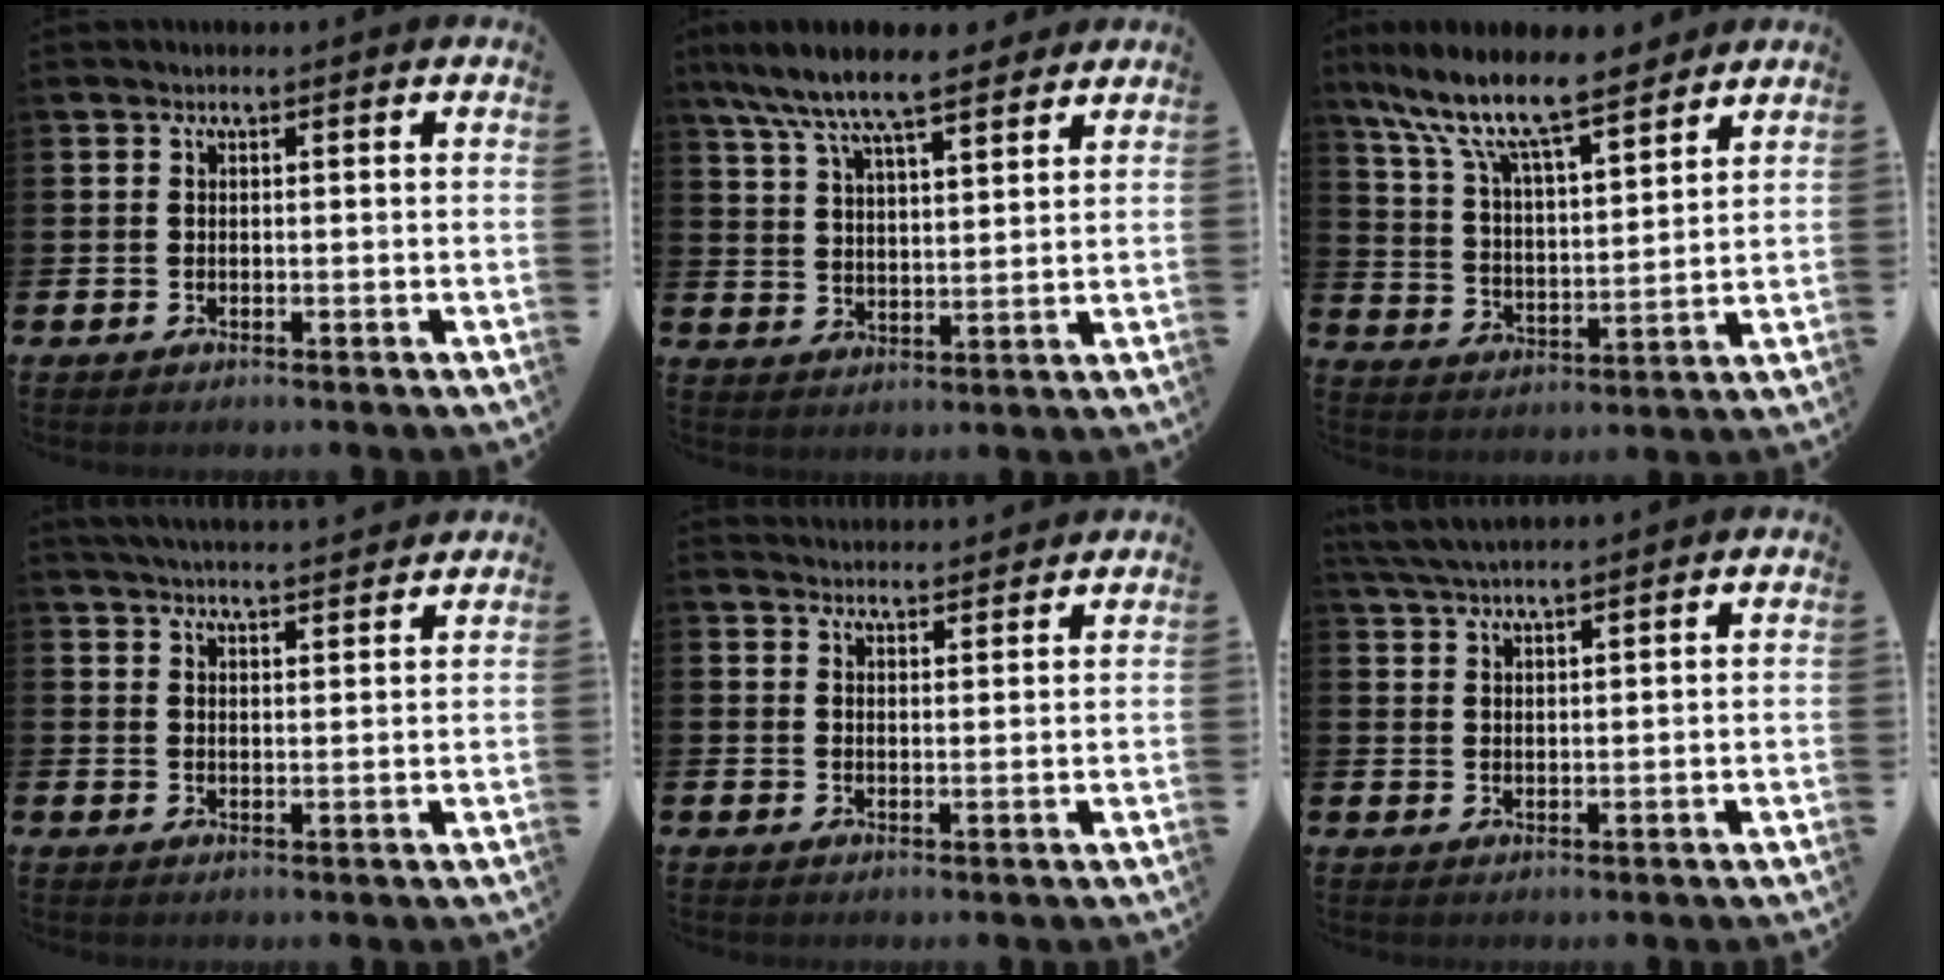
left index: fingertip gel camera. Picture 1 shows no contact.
{"total": 8.8, "force": [7.9, 1.8, 3.4], "torque": [-0.090, -0.033, 0.141]}
{"total": 10.6, "force": [9.0, 2.7, 5.0], "torque": [-0.132, -0.051, 0.154]}
{"total": 4.2, "force": [4.2, -0.2, 0.2], "torque": [-0.006, -0.026, 0.073]}
{"total": 3.2, "force": [3.2, 0.4, -0.1], "torque": [0.003, -0.020, 0.058]}
{"total": 4.1, "force": [3.9, 0.4, 1.2], "torque": [-0.026, -0.013, 0.071]}